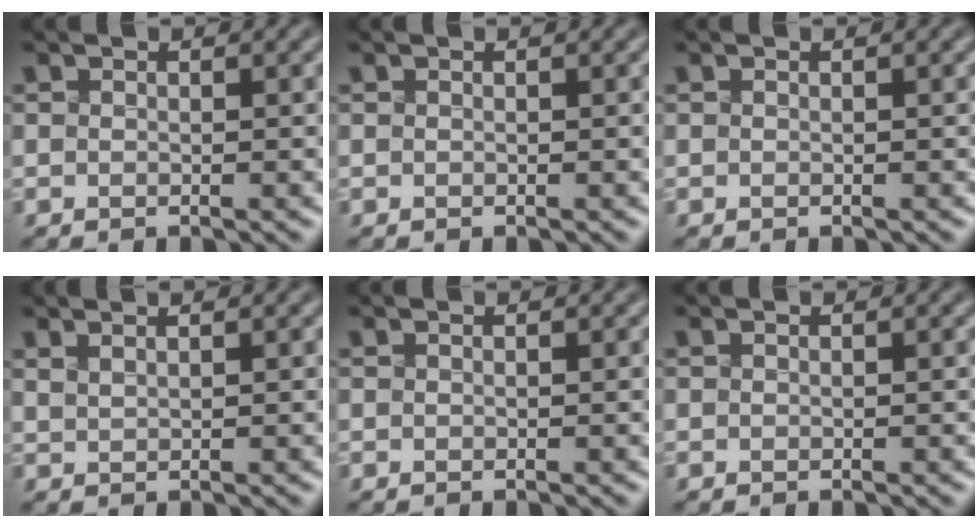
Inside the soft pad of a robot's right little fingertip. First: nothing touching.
{"total": 0.0}
{"total": 0.0}
{"total": 0.6, "force": [0.5, -0.1, 0.3], "torque": [-0.008, 0.001, 0.022]}
{"total": 0.0}
{"total": 0.0}